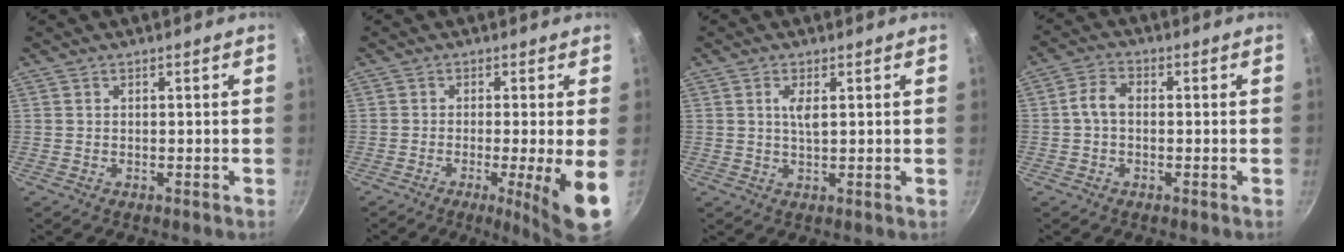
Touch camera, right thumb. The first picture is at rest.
{"total": 8.9, "force": [-2.1, 0.3, 8.6], "torque": [-0.126, -0.007, -0.030]}
{"total": 2.9, "force": [0.8, 0.8, 2.6], "torque": [-0.051, -0.004, 0.017]}
{"total": 4.0, "force": [-0.3, 2.7, 2.9], "torque": [-0.056, 0.019, -0.013]}